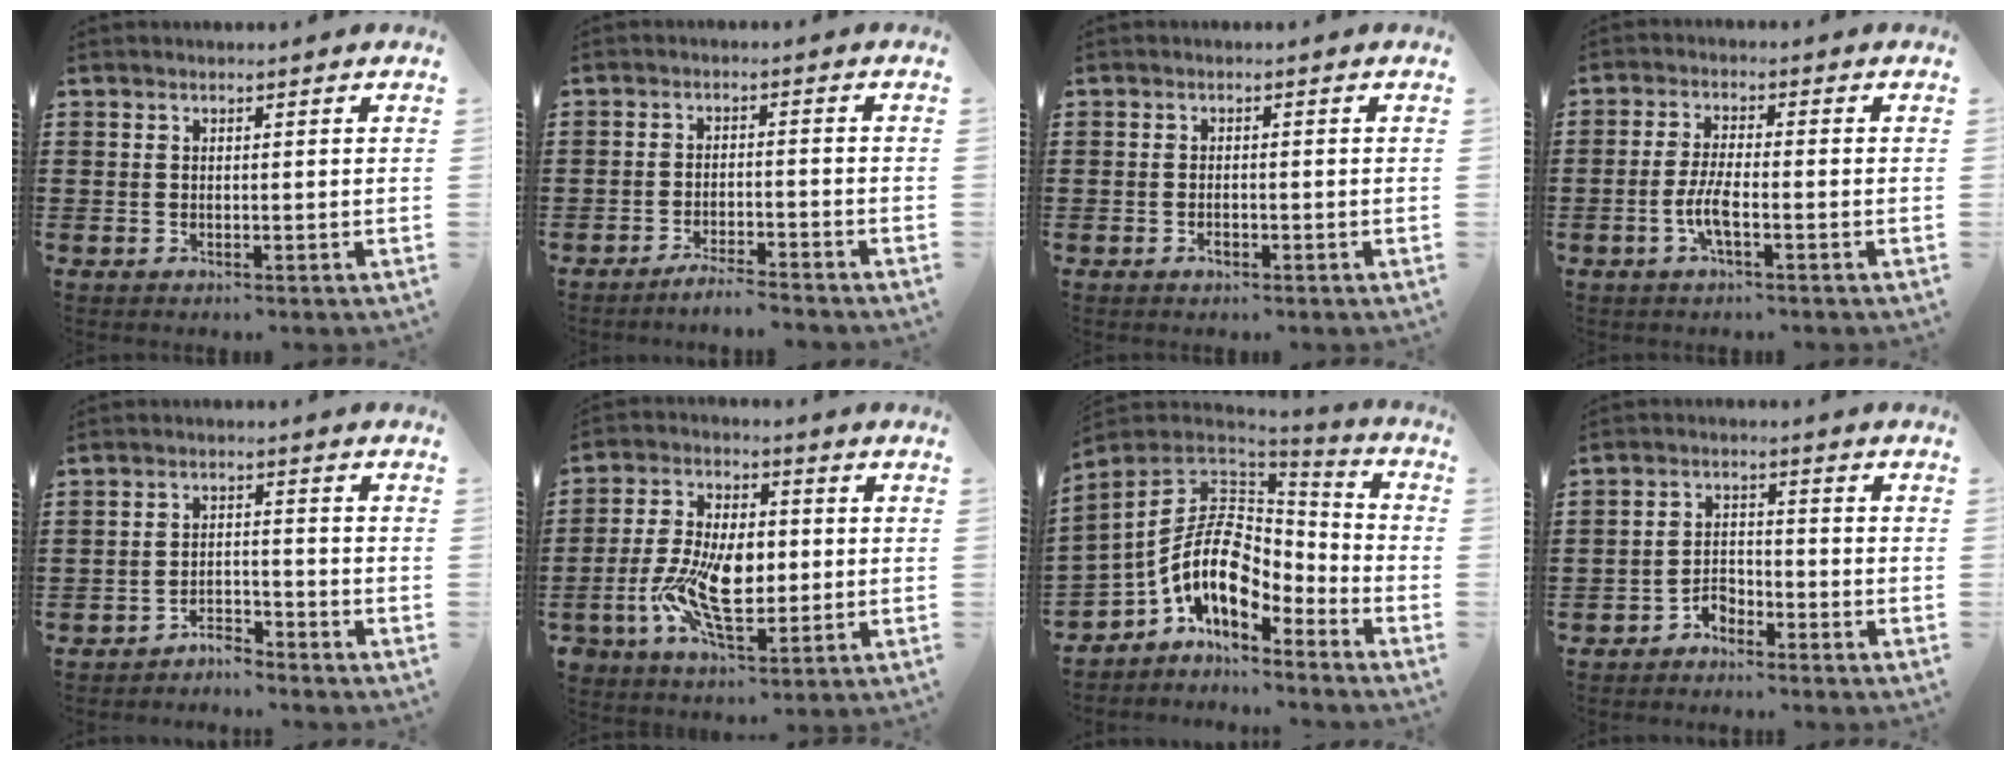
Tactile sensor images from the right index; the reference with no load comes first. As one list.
[{"total": 3.1, "force": [-3.0, -0.2, 0.7], "torque": [-0.014, 0.002, -0.060]}, {"total": 0.7, "force": [-0.4, 0.1, 0.6], "torque": [-0.013, -0.007, -0.005]}, {"total": 4.5, "force": [-1.6, 0.8, 4.1], "torque": [-0.097, -0.008, -0.038]}, {"total": 3.3, "force": [-3.3, 0.1, 0.1], "torque": [-0.010, 0.000, -0.070]}, {"total": 11.2, "force": [-1.9, 6.2, 9.2], "torque": [-0.188, 0.002, -0.035]}, {"total": 13.4, "force": [-2.7, 8.5, 10.0], "torque": [-0.234, 0.000, -0.054]}, {"total": 2.9, "force": [-2.6, 1.1, 0.3], "torque": [-0.013, 0.007, -0.056]}]